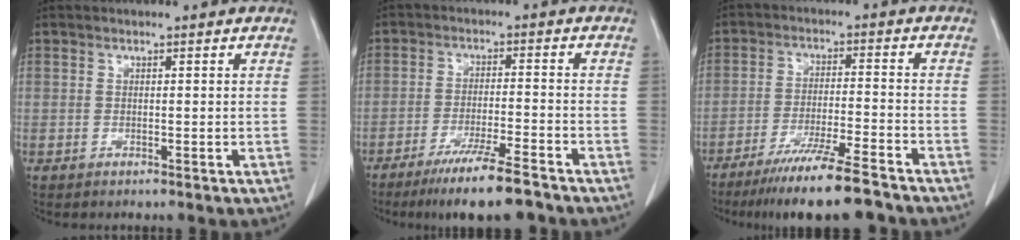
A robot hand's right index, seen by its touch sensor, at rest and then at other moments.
{"total": 10.0, "force": [-7.7, 0.3, 6.4], "torque": [-0.100, -0.024, -0.125]}
{"total": 12.3, "force": [-10.0, 0.0, 7.3], "torque": [-0.111, -0.032, -0.160]}